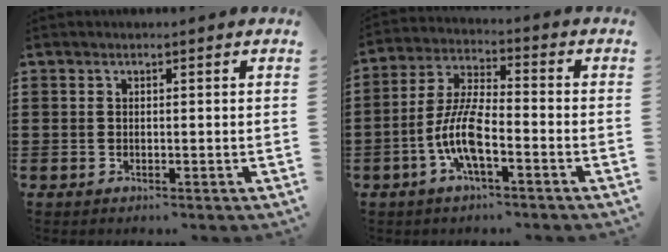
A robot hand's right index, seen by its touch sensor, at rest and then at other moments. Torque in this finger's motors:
{"motor_torque": [2.14, 0.00, 0.64, 0.21]}